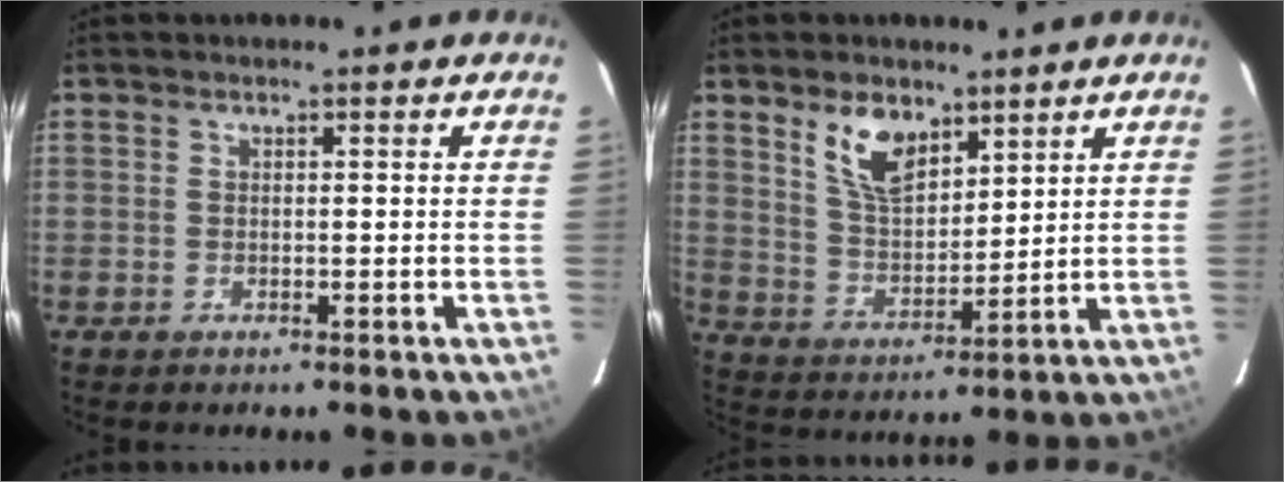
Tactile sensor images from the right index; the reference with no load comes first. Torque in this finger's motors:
{"motor_torque": [0.97, 0.76, 0.50, 0.09]}